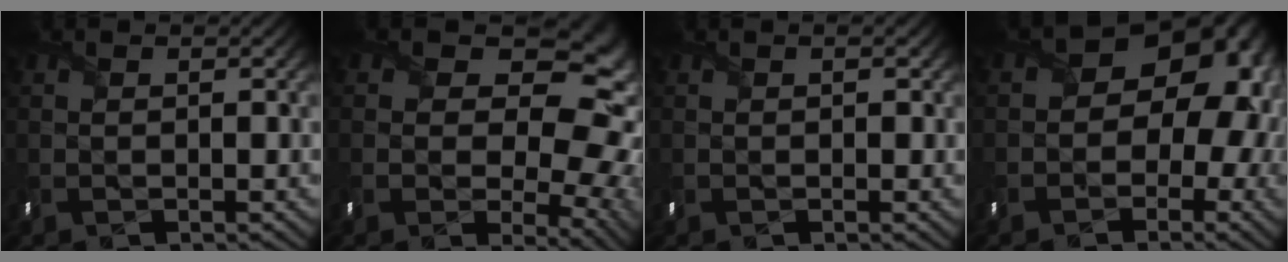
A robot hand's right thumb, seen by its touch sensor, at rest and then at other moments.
{"total": 16.7, "force": [2.7, 10.9, 12.3], "torque": [-0.142, -0.007, 0.071]}
{"total": 1.0, "force": [0.2, 0.7, 0.7], "torque": [-0.013, 0.000, 0.002]}
{"total": 13.4, "force": [-0.6, 10.3, 8.6], "torque": [-0.079, -0.009, -0.037]}